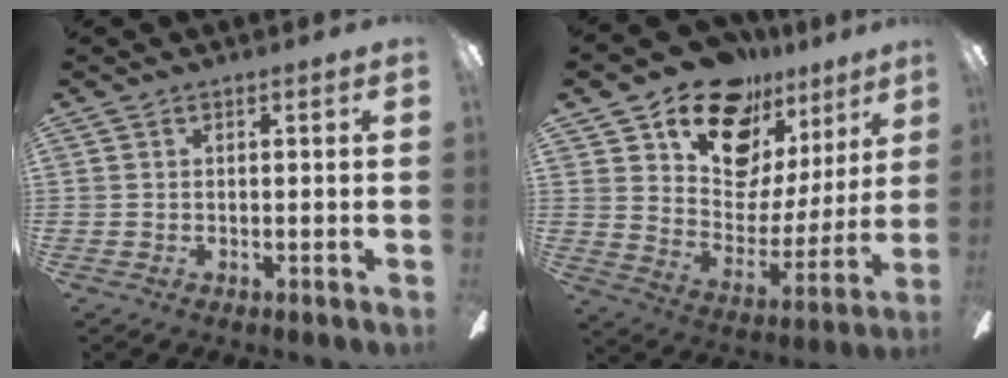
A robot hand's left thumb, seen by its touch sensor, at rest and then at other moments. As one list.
[{"total": 17.5, "force": [12.9, 9.8, 6.5], "torque": [-0.113, -0.097, 0.232]}]